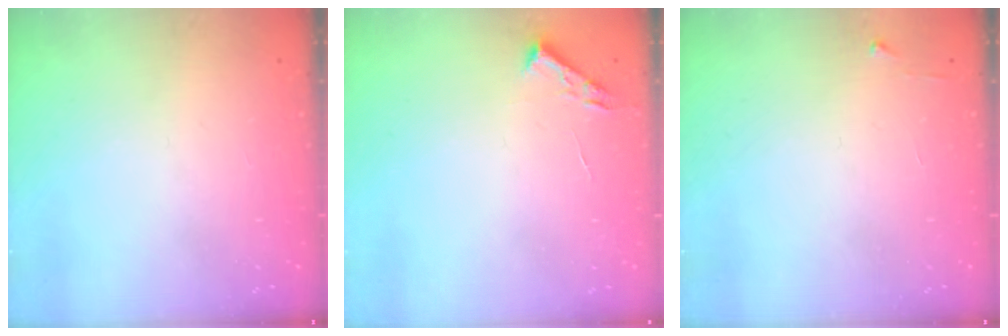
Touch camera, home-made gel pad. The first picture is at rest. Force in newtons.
{"total": 2.7, "press": 2.7, "slide": 0.4}
{"total": 3.2, "press": 3.1, "slide": 0.4}